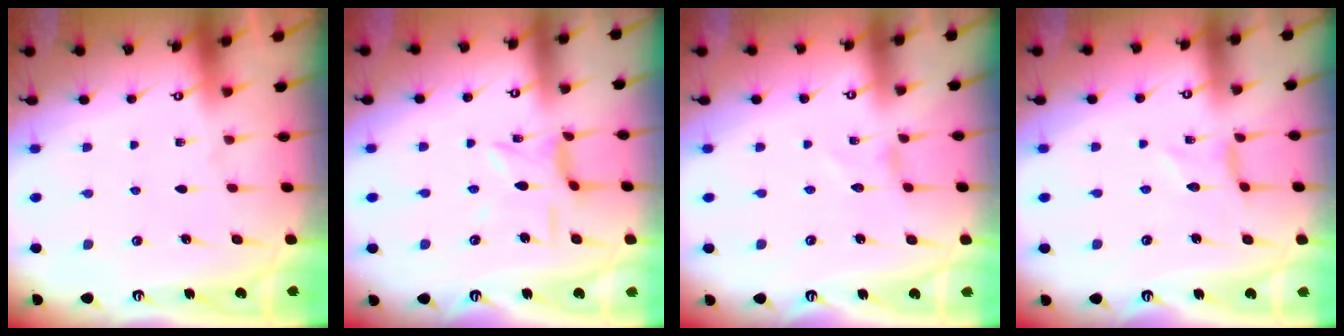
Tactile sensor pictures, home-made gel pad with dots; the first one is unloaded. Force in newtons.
{"total": 3.2, "press": 3.1, "slide": 0.4}
{"total": 0.0}
{"total": 0.0}